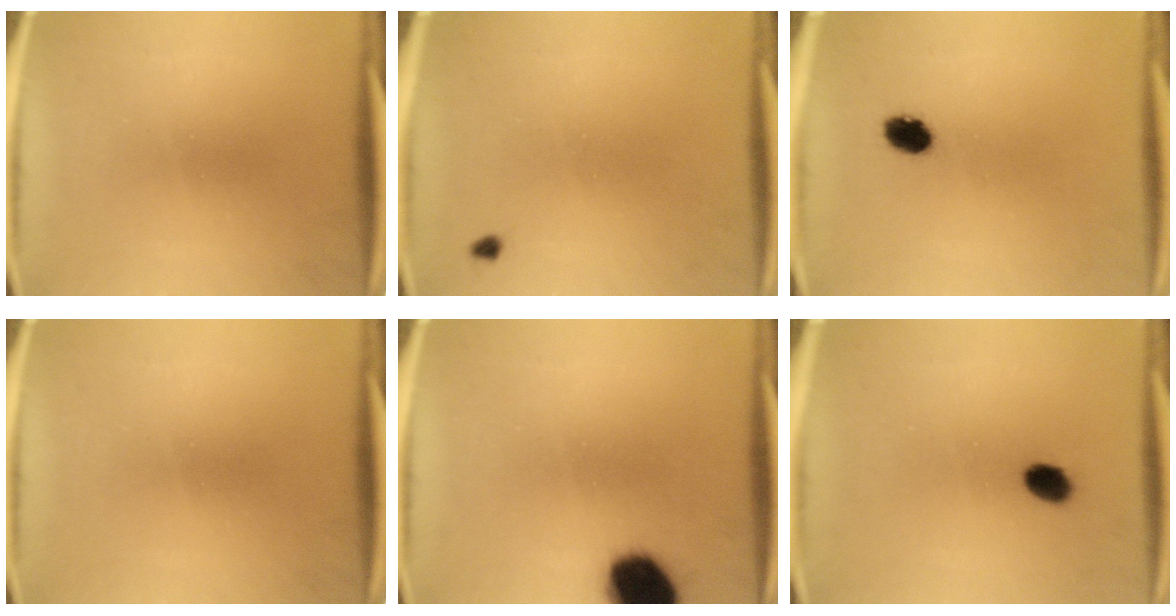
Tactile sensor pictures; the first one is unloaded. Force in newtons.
{"total": 0.7}
{"total": 4.0}
{"total": 0.0}
{"total": 14.9}
{"total": 3.0}